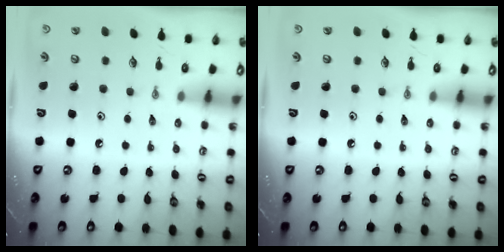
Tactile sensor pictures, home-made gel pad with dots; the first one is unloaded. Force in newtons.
{"total": 0.0}